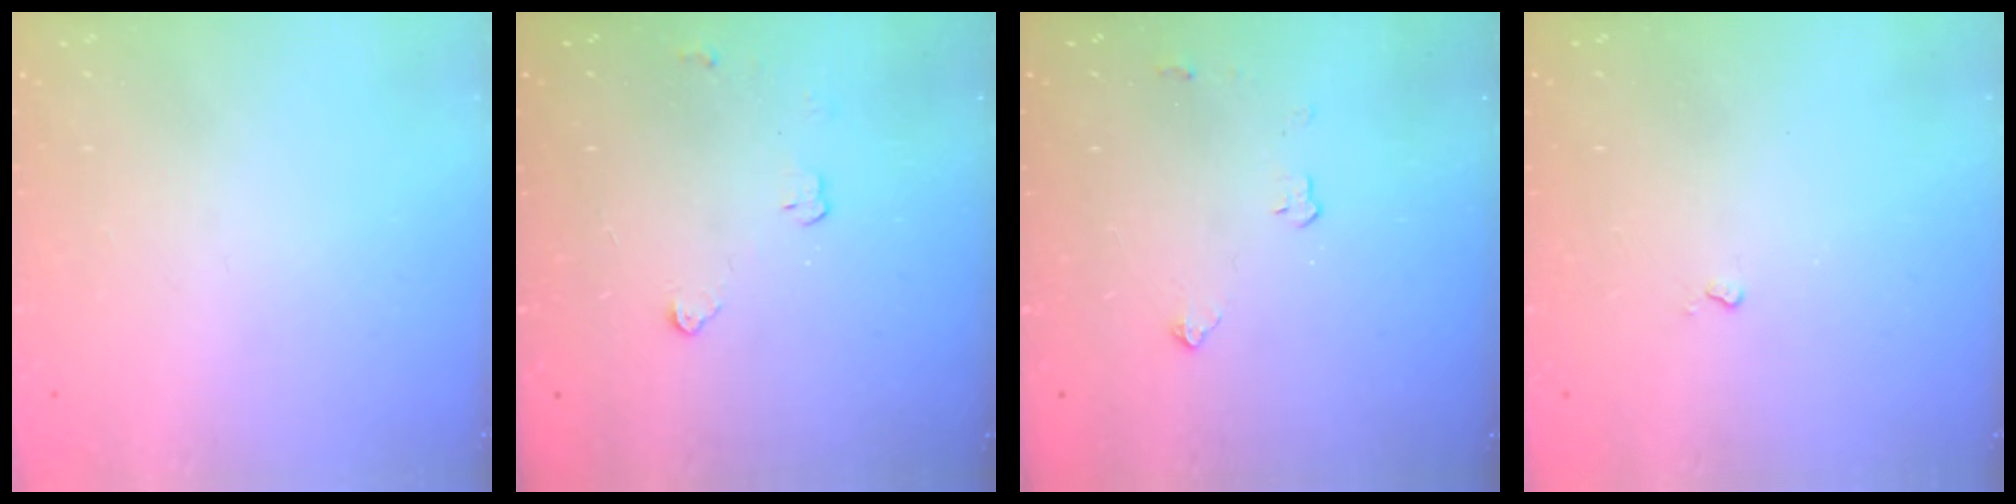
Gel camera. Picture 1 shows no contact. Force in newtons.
{"total": 2.9, "press": 2.9, "slide": 0.4}
{"total": 3.1, "press": 3.1, "slide": 0.5}
{"total": 2.4, "press": 2.4, "slide": 0.4}